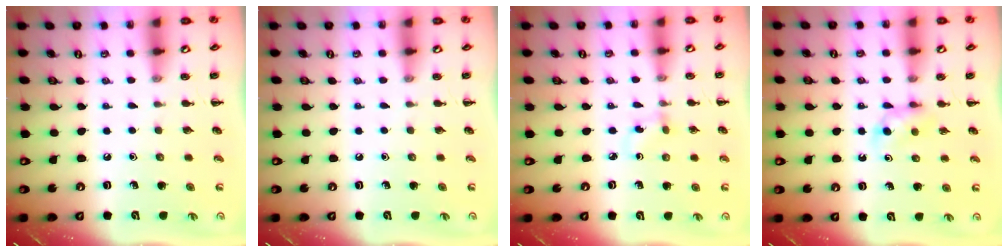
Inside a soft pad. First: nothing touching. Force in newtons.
{"total": 0.0}
{"total": 2.4, "press": 2.1, "slide": 1.1}
{"total": 5.0, "press": 4.6, "slide": 1.9}